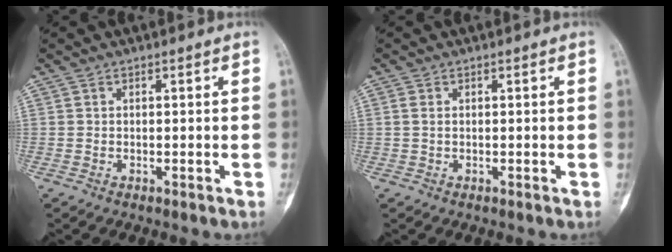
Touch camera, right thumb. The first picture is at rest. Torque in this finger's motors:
{"motor_torque": [-0.74, -0.07, 0.46, 0.00, -0.12]}